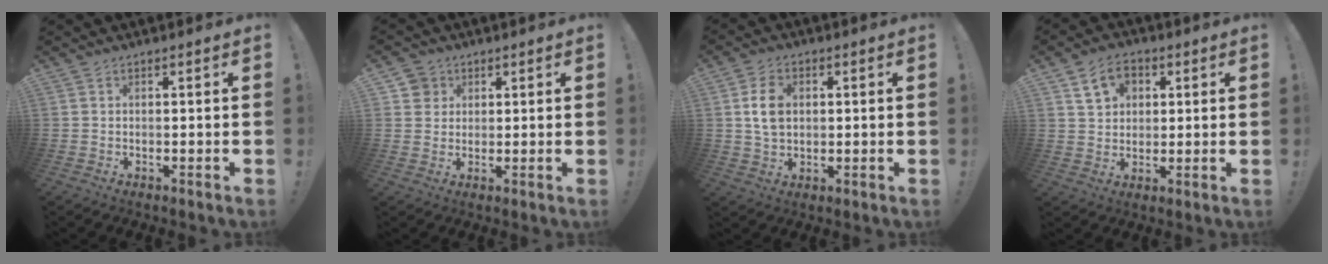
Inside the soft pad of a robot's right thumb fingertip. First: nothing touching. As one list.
[{"total": 5.0, "force": [2.1, 4.5, 0.6], "torque": [-0.007, -0.006, 0.041]}, {"total": 8.4, "force": [1.6, 6.2, 5.4], "torque": [-0.088, 0.002, 0.028]}, {"total": 8.6, "force": [3.9, 6.5, 4.1], "torque": [-0.062, -0.006, 0.077]}]